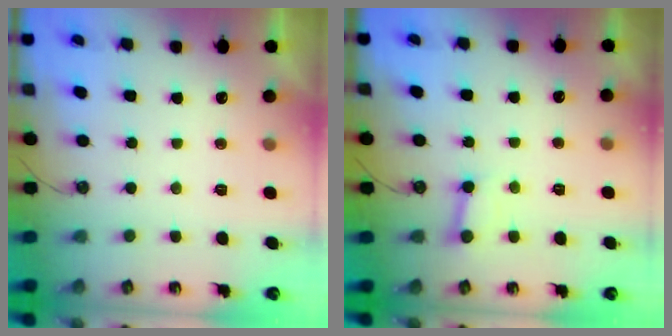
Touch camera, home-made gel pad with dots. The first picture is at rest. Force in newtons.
{"total": 3.9, "press": 3.9, "slide": 0.4}